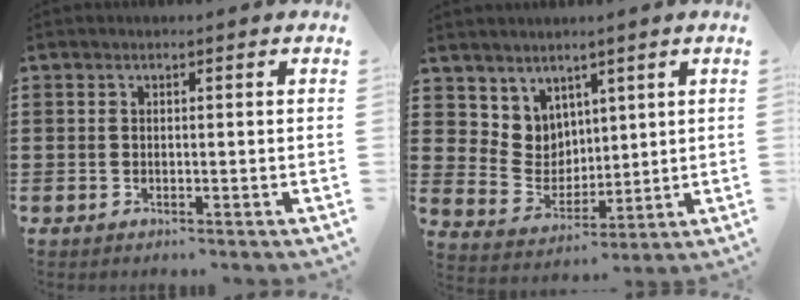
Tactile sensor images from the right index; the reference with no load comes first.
{"total": 5.8, "force": [3.6, 4.6, 0.1], "torque": [-0.033, -0.010, 0.071]}